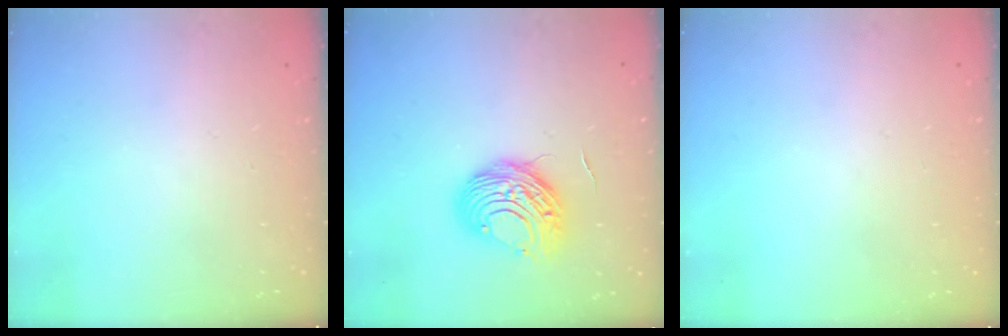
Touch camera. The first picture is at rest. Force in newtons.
{"total": 9.5, "press": 9.5, "slide": 0.7}
{"total": 0.0}